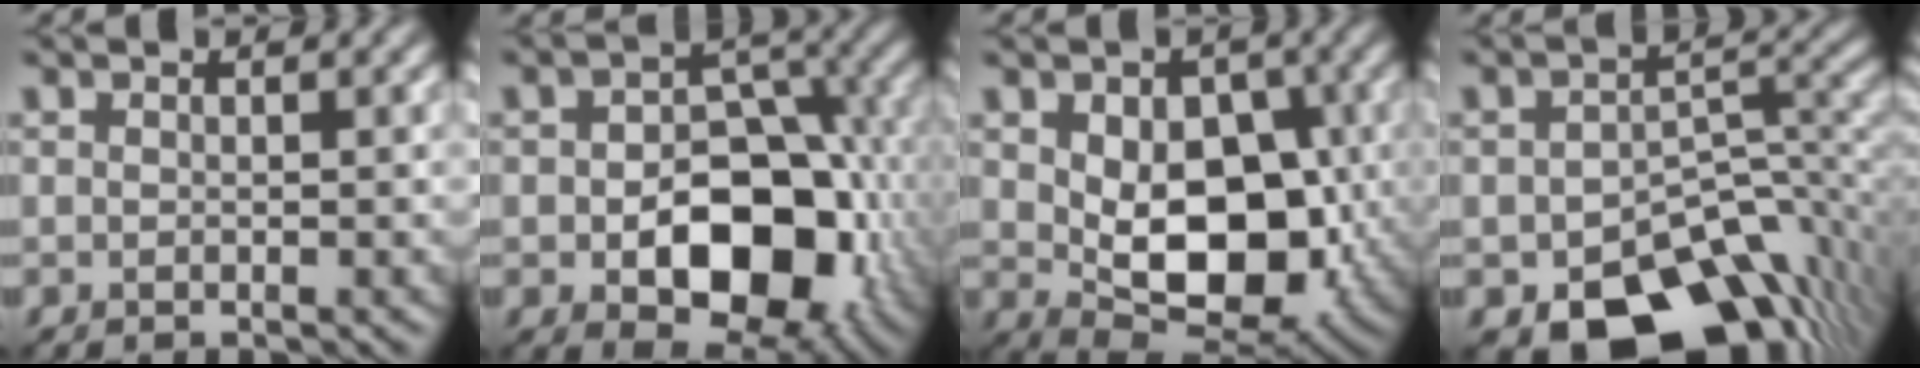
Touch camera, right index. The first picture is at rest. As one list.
[{"total": 10.5, "force": [-2.7, 6.8, 7.6], "torque": [-0.106, -0.012, -0.031]}, {"total": 9.0, "force": [0.0, 5.6, 6.9], "torque": [-0.101, -0.008, 0.001]}, {"total": 11.9, "force": [-6.8, 6.7, 7.1], "torque": [-0.093, -0.017, -0.102]}]